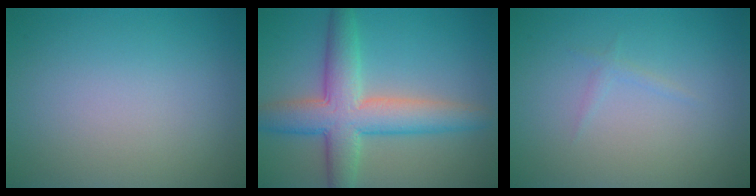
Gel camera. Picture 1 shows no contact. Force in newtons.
{"total": 7.1, "press": 7.1, "slide": 0.1}
{"total": 0.7, "press": 0.7, "slide": 0.1}